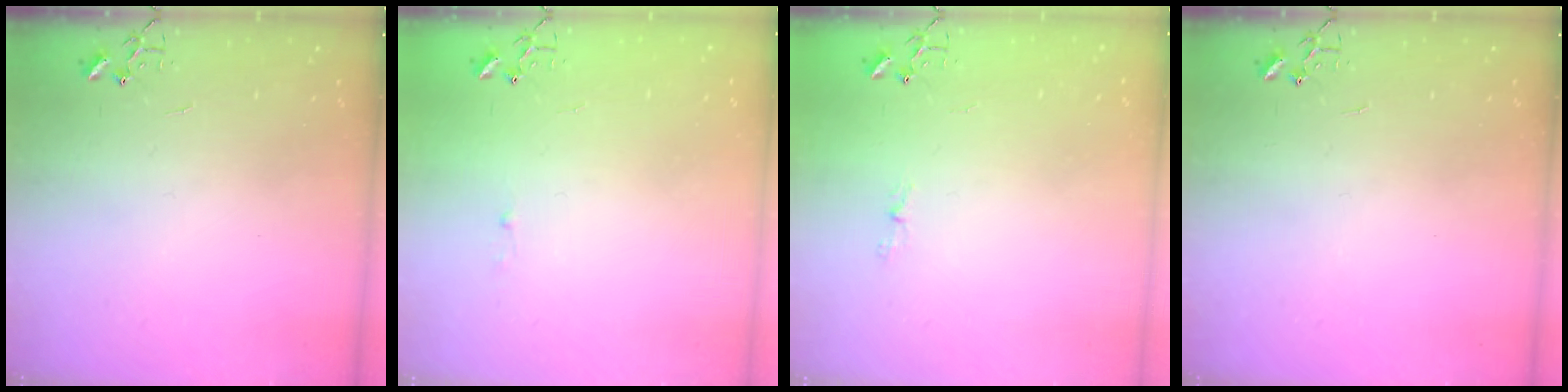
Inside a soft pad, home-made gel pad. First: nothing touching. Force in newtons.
{"total": 1.8, "press": 1.8, "slide": 0.2}
{"total": 3.5, "press": 3.5, "slide": 0.3}
{"total": 0.0}